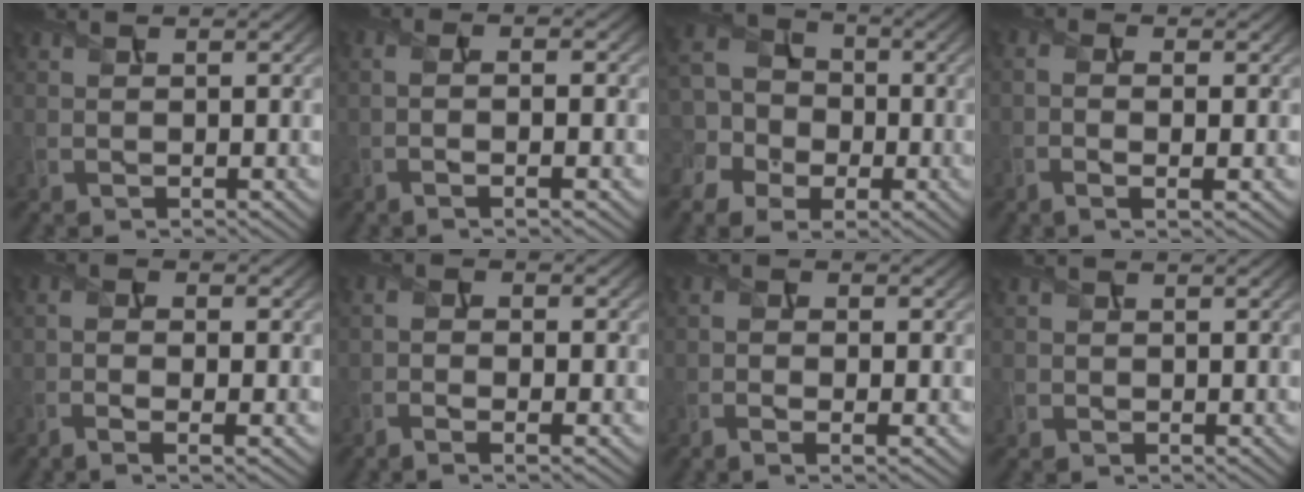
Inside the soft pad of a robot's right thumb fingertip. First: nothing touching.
{"total": 3.5, "force": [-1.1, 0.8, 3.2], "torque": [-0.051, 0.003, -0.027]}
{"total": 8.9, "force": [-2.9, 7.4, 3.8], "torque": [-0.096, -0.011, -0.080]}
{"total": 2.8, "force": [-0.8, 0.7, 2.5], "torque": [-0.054, -0.003, -0.020]}
{"total": 3.7, "force": [-1.4, 1.1, 3.3], "torque": [-0.065, -0.005, -0.030]}
{"total": 3.3, "force": [-1.5, 1.0, 2.8], "torque": [-0.051, -0.004, -0.032]}
{"total": 2.9, "force": [-1.0, 1.0, 2.5], "torque": [-0.040, -0.003, -0.025]}
{"total": 0.8, "force": [-0.4, 0.7, 0.0], "torque": [0.002, -0.007, -0.009]}